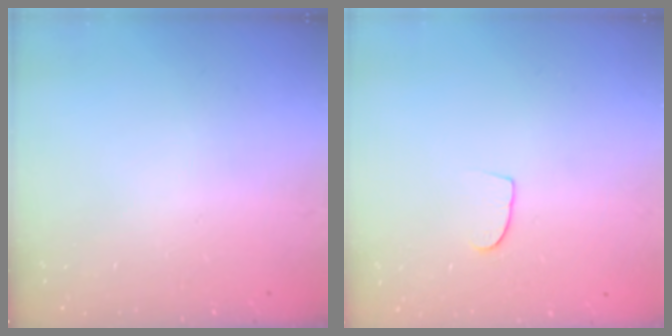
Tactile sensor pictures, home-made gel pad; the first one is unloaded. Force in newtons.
{"total": 6.8, "press": 6.8, "slide": 0.6}